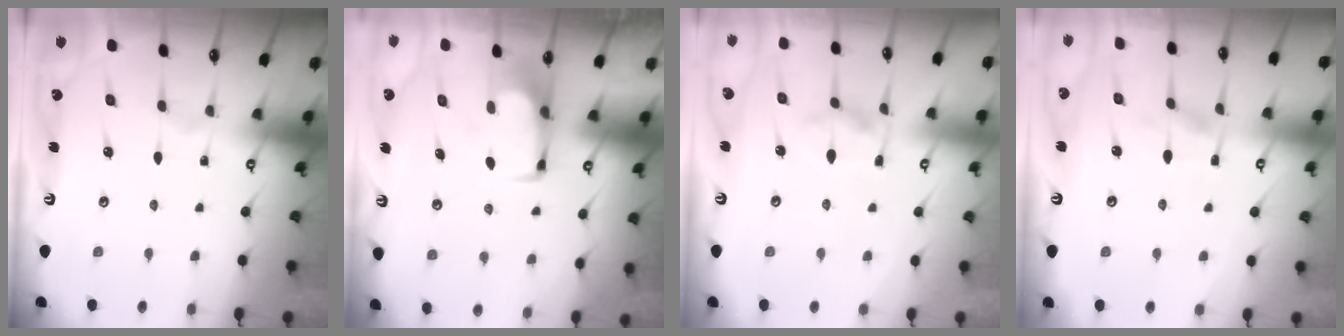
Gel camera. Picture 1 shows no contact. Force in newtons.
{"total": 1.8, "press": 1.7, "slide": 0.7}
{"total": 7.6, "press": 7.6, "slide": 1.0}
{"total": 2.0, "press": 1.7, "slide": 1.0}